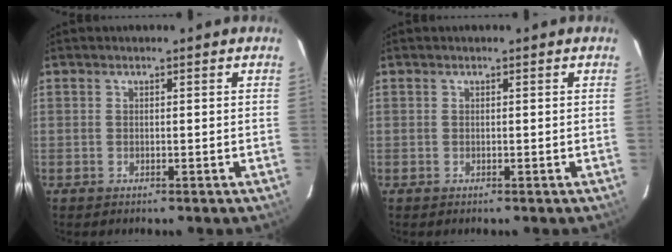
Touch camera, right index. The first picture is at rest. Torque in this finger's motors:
{"motor_torque": [0.00, 0.00, 0.00, 0.00]}